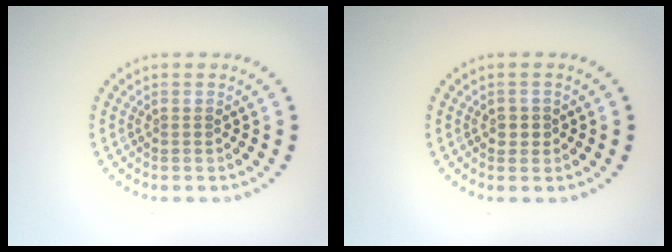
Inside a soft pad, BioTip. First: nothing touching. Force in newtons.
{"total": 1.1, "press": 1.1, "slide": 0.4}